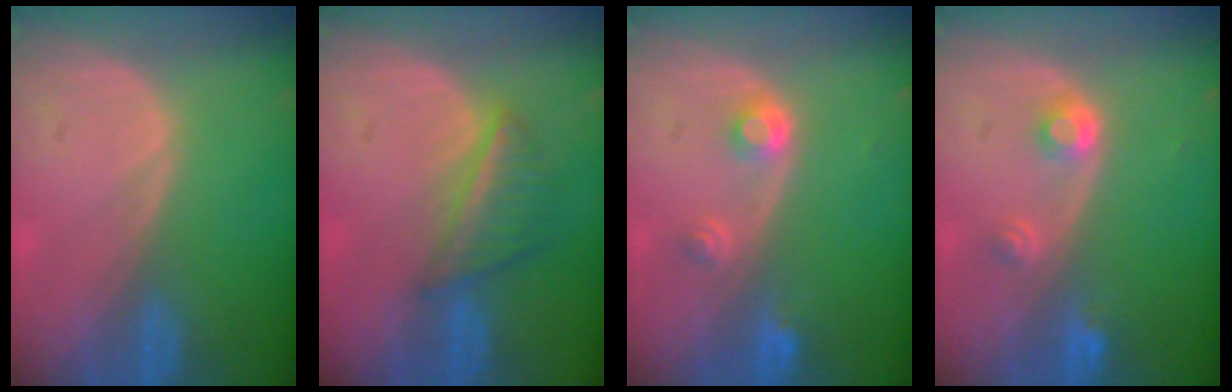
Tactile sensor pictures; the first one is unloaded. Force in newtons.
{"total": 5.6, "press": 5.1, "slide": 2.2}
{"total": 3.0, "press": 2.8, "slide": 1.0}
{"total": 3.0, "press": 2.8, "slide": 1.0}